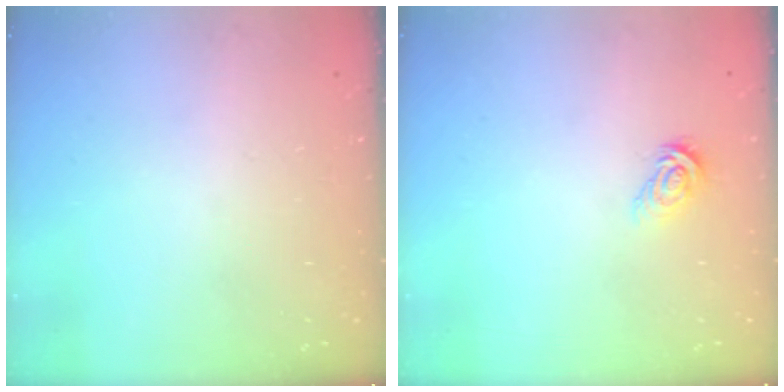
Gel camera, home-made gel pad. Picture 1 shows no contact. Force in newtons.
{"total": 5.8, "press": 5.8, "slide": 0.1}